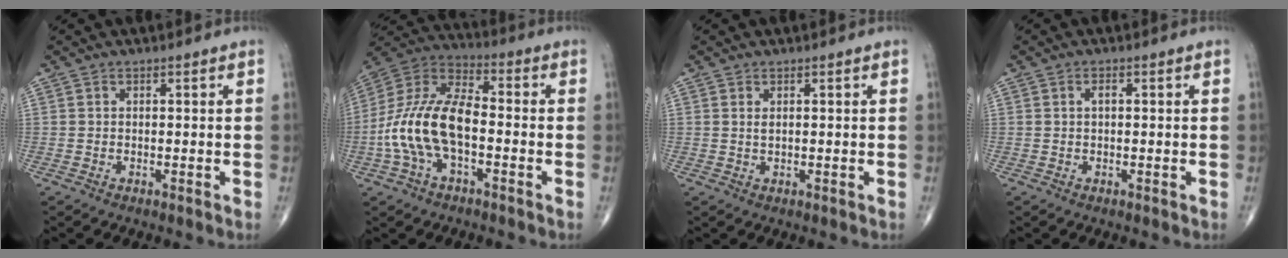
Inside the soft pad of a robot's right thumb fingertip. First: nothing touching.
{"total": 16.0, "force": [-3.1, 8.3, 13.3], "torque": [-0.271, 0.041, -0.063]}
{"total": 0.8, "force": [0.4, 0.2, 0.7], "torque": [-0.015, -0.001, 0.008]}
{"total": 1.1, "force": [0.2, 0.5, 1.0], "torque": [-0.015, 0.003, 0.001]}